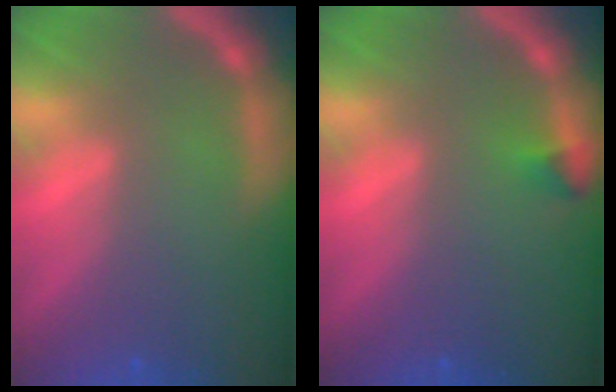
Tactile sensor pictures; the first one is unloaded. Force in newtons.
{"total": 0.9}